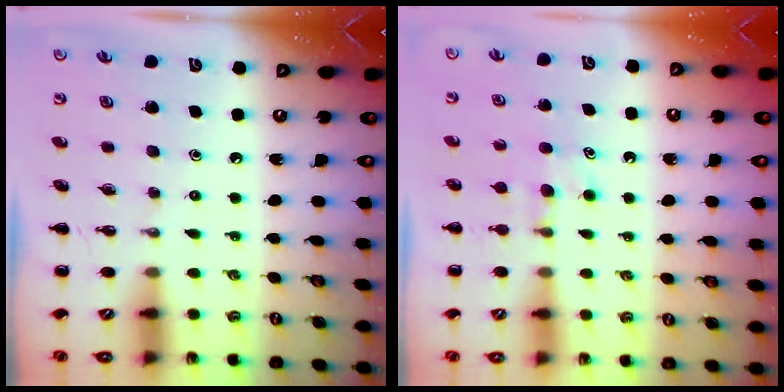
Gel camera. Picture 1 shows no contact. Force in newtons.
{"total": 4.7, "press": 4.5, "slide": 1.1}